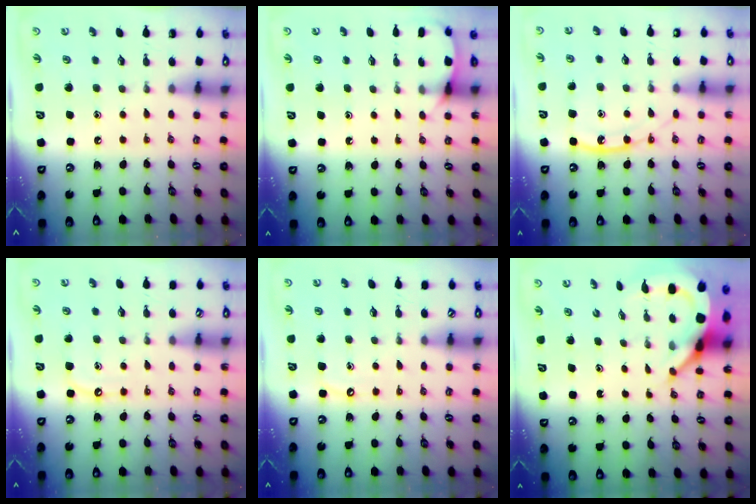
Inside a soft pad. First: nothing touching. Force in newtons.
{"total": 5.8, "press": 5.7, "slide": 0.4}
{"total": 11.7, "press": 11.7, "slide": 0.9}
{"total": 5.6, "press": 5.6, "slide": 0.6}
{"total": 4.0, "press": 4.0, "slide": 0.6}
{"total": 7.7, "press": 7.7, "slide": 0.7}